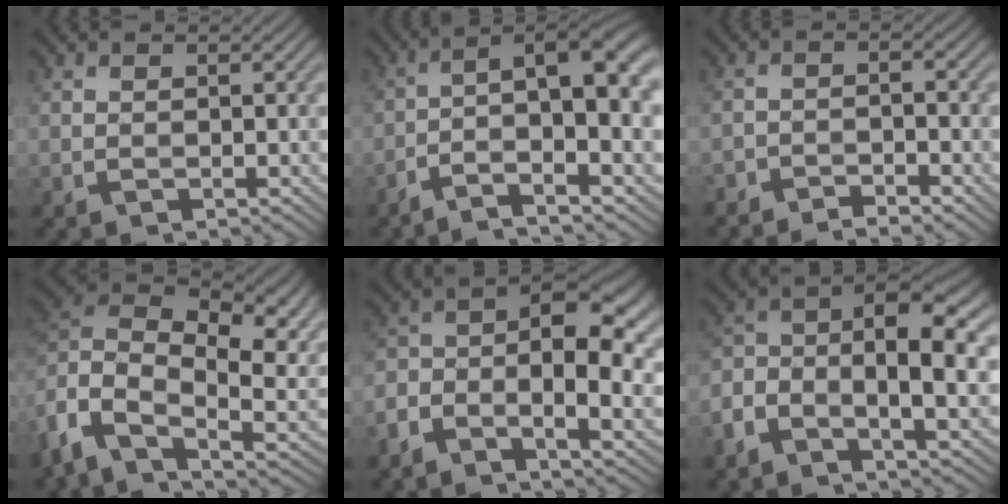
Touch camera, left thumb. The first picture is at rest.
{"total": 11.3, "force": [-3.8, 2.7, 10.2], "torque": [-0.159, 0.014, -0.063]}
{"total": 3.6, "force": [-3.3, 0.6, 1.3], "torque": [-0.026, 0.000, -0.063]}
{"total": 16.1, "force": [-0.5, 10.4, 12.3], "torque": [-0.278, -0.006, -0.009]}
{"total": 11.5, "force": [-2.8, 5.8, 9.5], "torque": [-0.158, -0.005, -0.058]}
{"total": 10.1, "force": [-2.7, 4.8, 8.5], "torque": [-0.153, -0.001, -0.064]}